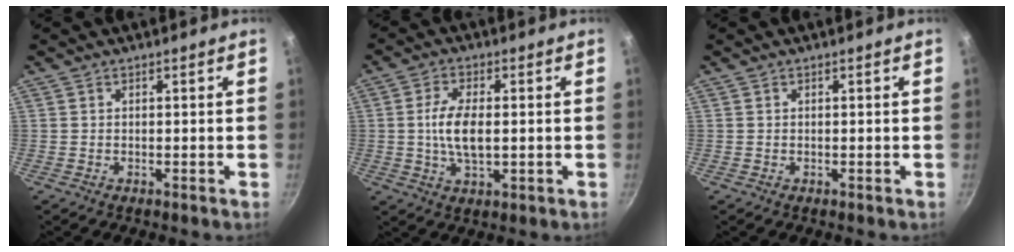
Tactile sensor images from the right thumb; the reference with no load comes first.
{"total": 7.9, "force": [0.1, 3.7, 7.0], "torque": [-0.136, 0.003, 0.000]}
{"total": 0.0}